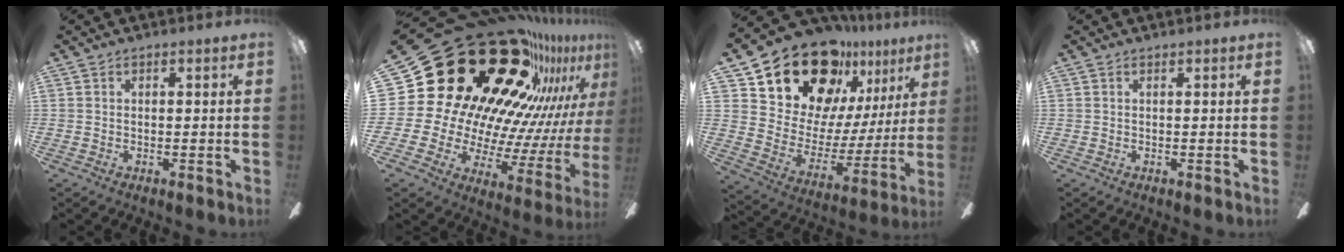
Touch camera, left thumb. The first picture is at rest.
{"total": 37.5, "force": [22.2, 21.0, 21.7], "torque": [-0.297, -0.226, 0.466]}
{"total": 20.0, "force": [15.9, 9.9, 6.9], "torque": [-0.134, -0.116, 0.296]}
{"total": 0.0}